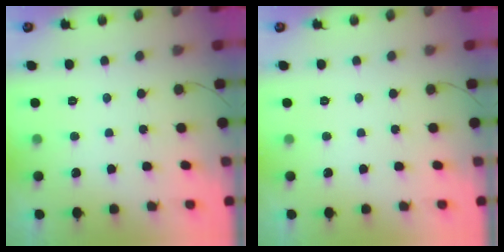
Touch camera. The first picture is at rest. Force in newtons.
{"total": 0.0}